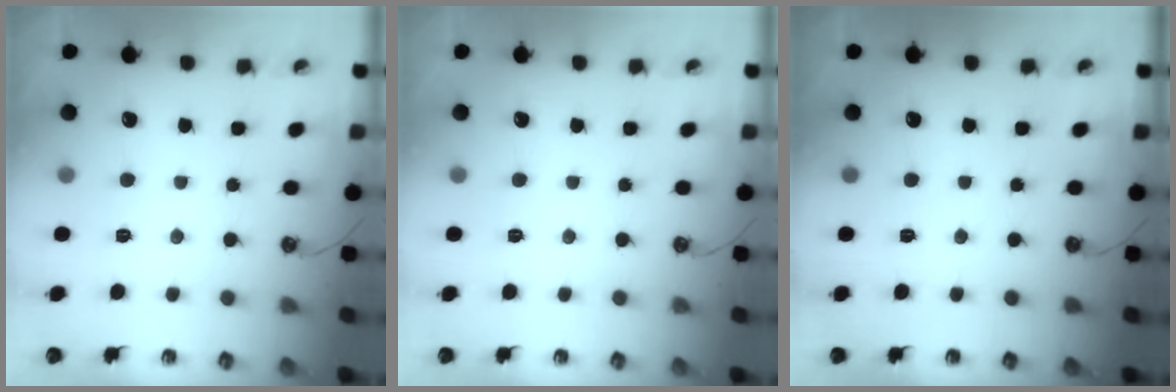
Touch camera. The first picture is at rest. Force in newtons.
{"total": 0.0}
{"total": 0.0}